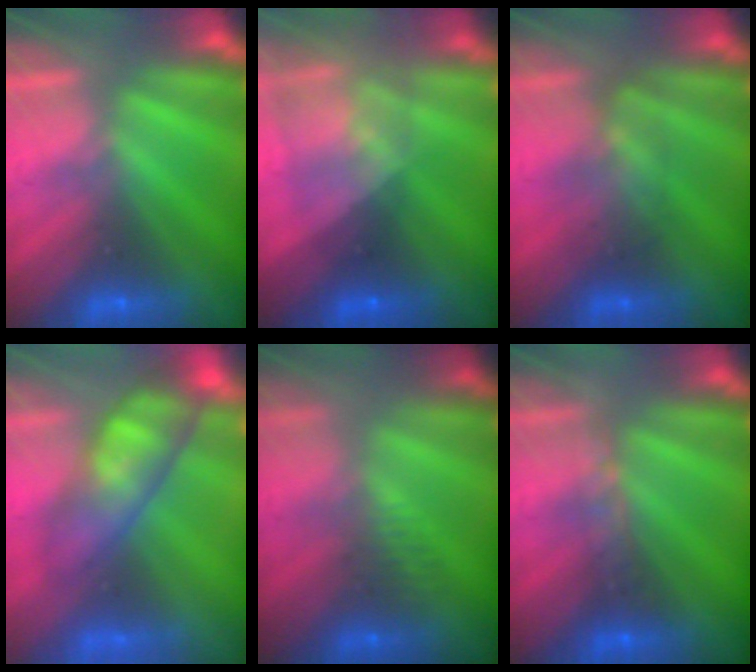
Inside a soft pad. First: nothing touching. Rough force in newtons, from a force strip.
{"total": 7.3}
{"total": 2.2}
{"total": 4.6}
{"total": 2.5}
{"total": 2.9}